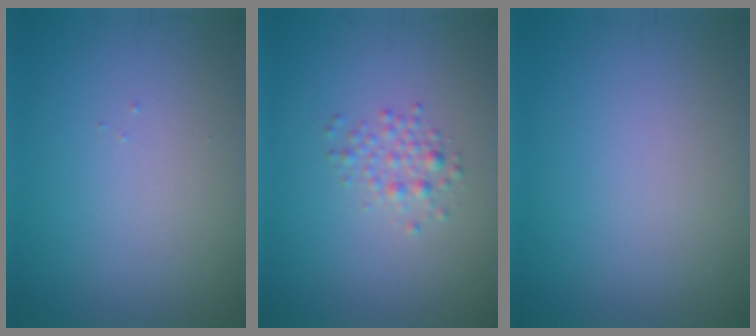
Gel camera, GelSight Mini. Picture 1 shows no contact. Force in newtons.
{"total": 1.7, "press": 1.7, "slide": 0.1}
{"total": 0.0}